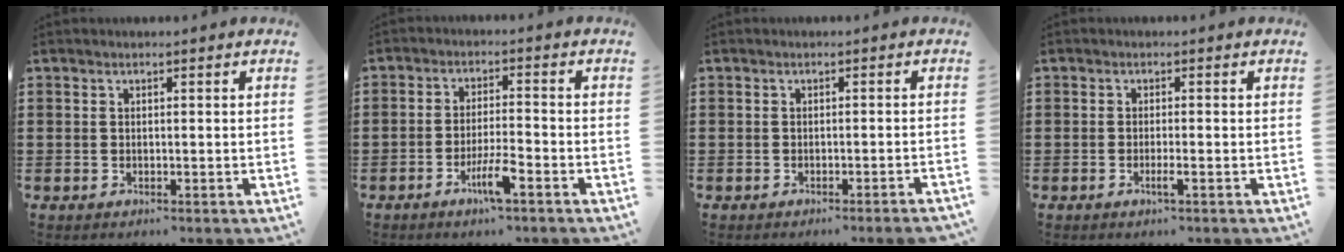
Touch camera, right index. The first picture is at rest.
{"total": 5.2, "force": [-3.0, 0.8, 4.2], "torque": [-0.089, -0.007, -0.057]}
{"total": 1.2, "force": [-1.0, -0.2, 0.6], "torque": [-0.011, -0.002, -0.020]}
{"total": 1.7, "force": [-0.9, 0.0, 1.5], "torque": [-0.032, -0.007, -0.018]}